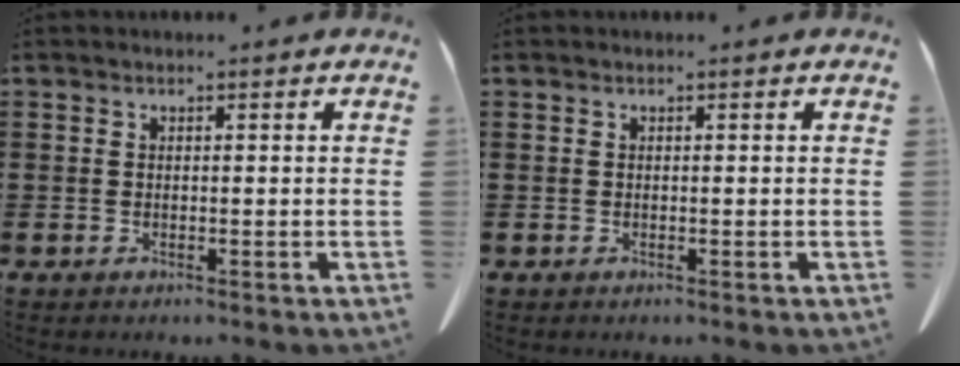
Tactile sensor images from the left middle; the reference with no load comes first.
{"total": 0.0}